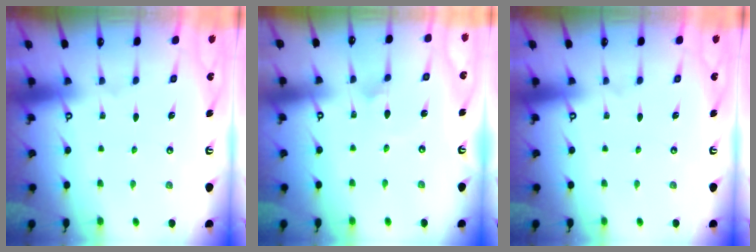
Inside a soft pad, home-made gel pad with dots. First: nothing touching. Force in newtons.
{"total": 2.4, "press": 2.4, "slide": 0.2}
{"total": 0.0}